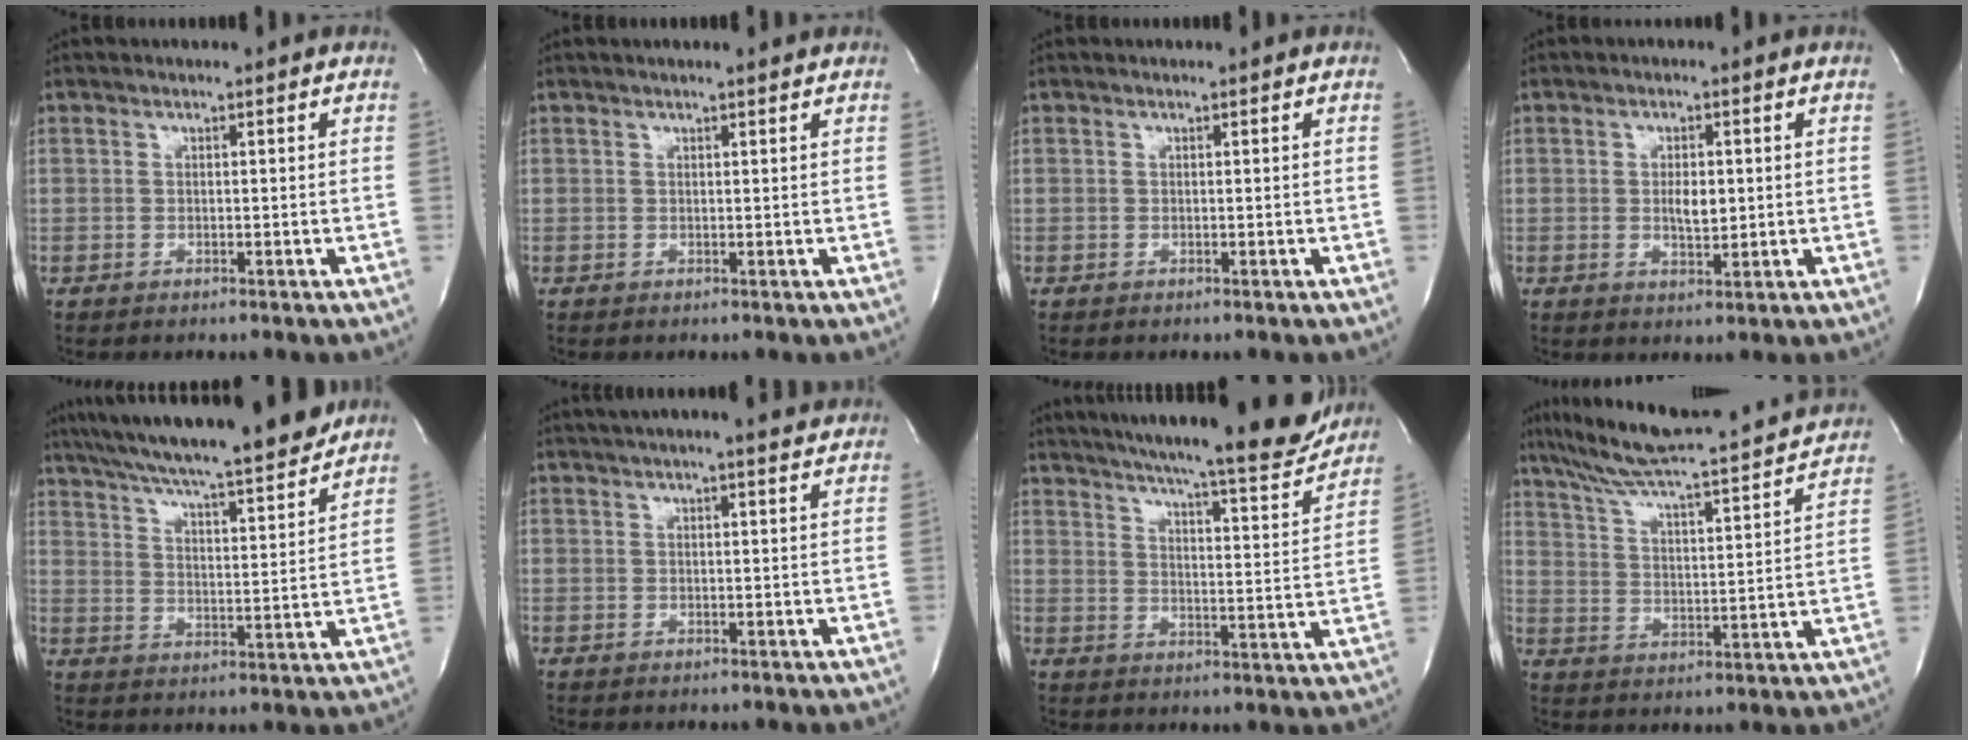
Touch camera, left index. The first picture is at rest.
{"total": 2.4, "force": [2.2, 0.0, 1.1], "torque": [-0.019, 0.007, 0.024]}
{"total": 0.0}
{"total": 3.3, "force": [-0.3, 1.3, 3.0], "torque": [-0.053, -0.007, -0.001]}
{"total": 20.9, "force": [18.4, 1.1, 9.8], "torque": [-0.167, -0.008, 0.270]}
{"total": 7.7, "force": [6.7, 0.3, 3.7], "torque": [-0.058, 0.017, 0.077]}
{"total": 22.0, "force": [19.7, 1.6, 9.5], "torque": [-0.149, -0.048, 0.256]}
{"total": 21.5, "force": [19.6, 0.6, 8.9], "torque": [-0.147, -0.020, 0.275]}